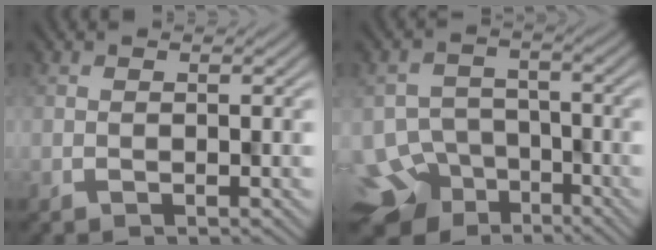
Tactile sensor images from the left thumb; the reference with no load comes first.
{"total": 10.7, "force": [-7.4, 7.2, 2.9], "torque": [-0.076, -0.026, -0.096]}